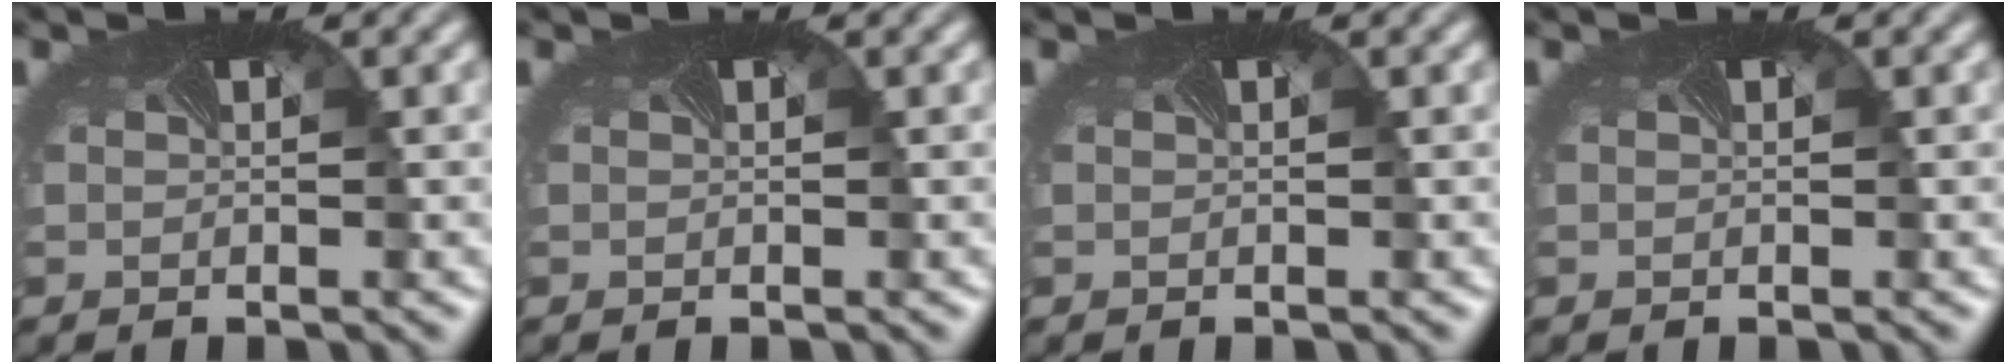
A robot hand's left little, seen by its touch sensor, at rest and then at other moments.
{"total": 0.0}
{"total": 0.0}
{"total": 0.0}